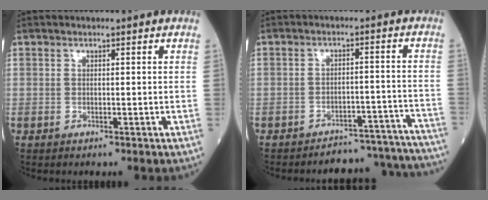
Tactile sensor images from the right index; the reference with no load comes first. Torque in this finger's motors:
{"motor_torque": [-0.61, -1.09, -0.38, -0.14]}